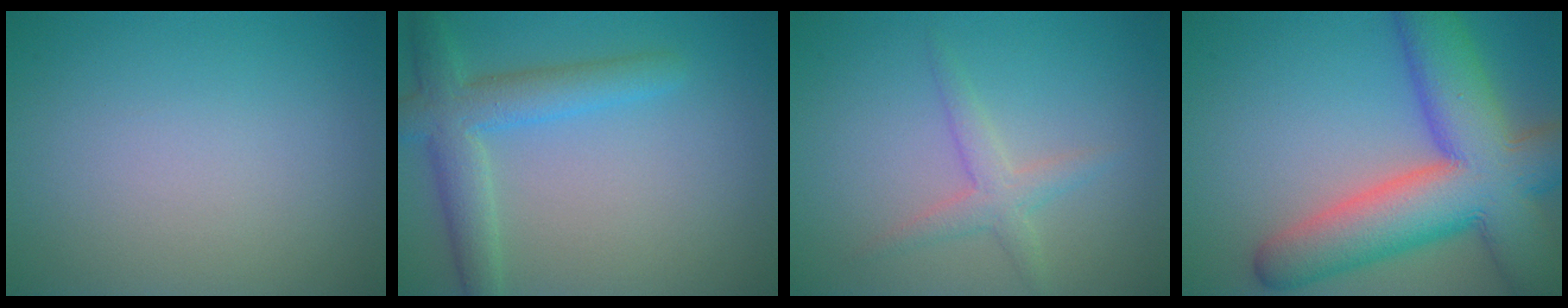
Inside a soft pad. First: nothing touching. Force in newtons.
{"total": 4.7, "press": 4.7, "slide": 0.2}
{"total": 2.2, "press": 2.2, "slide": 0.1}
{"total": 12.8, "press": 12.8, "slide": 0.6}